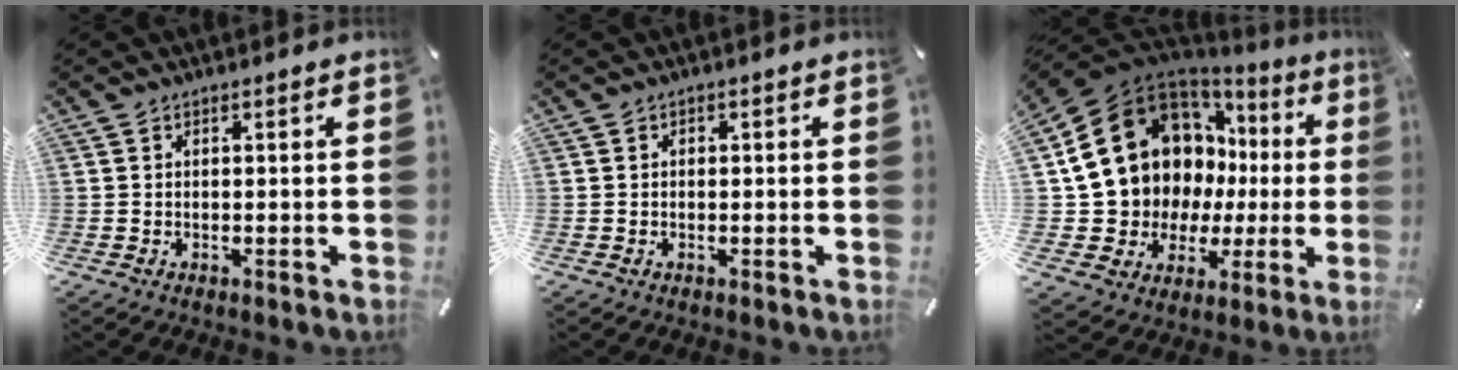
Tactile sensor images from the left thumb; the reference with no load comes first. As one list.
[{"total": 0.5, "force": [0.0, 0.5, 0.2], "torque": [-0.003, 0.003, -0.001]}, {"total": 19.7, "force": [6.1, 16.1, 9.7], "torque": [-0.182, -0.042, 0.140]}]